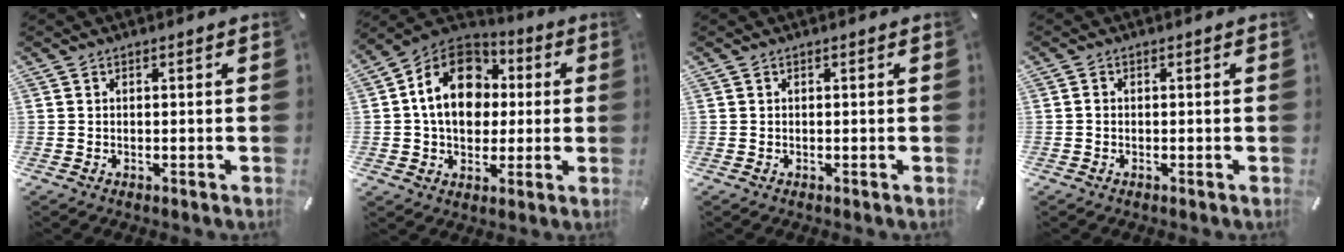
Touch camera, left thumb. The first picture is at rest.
{"total": 15.8, "force": [1.3, 12.7, 9.3], "torque": [-0.172, 0.010, 0.021]}
{"total": 0.0}
{"total": 0.6, "force": [-0.2, 0.5, 0.3], "torque": [-0.004, 0.003, -0.005]}